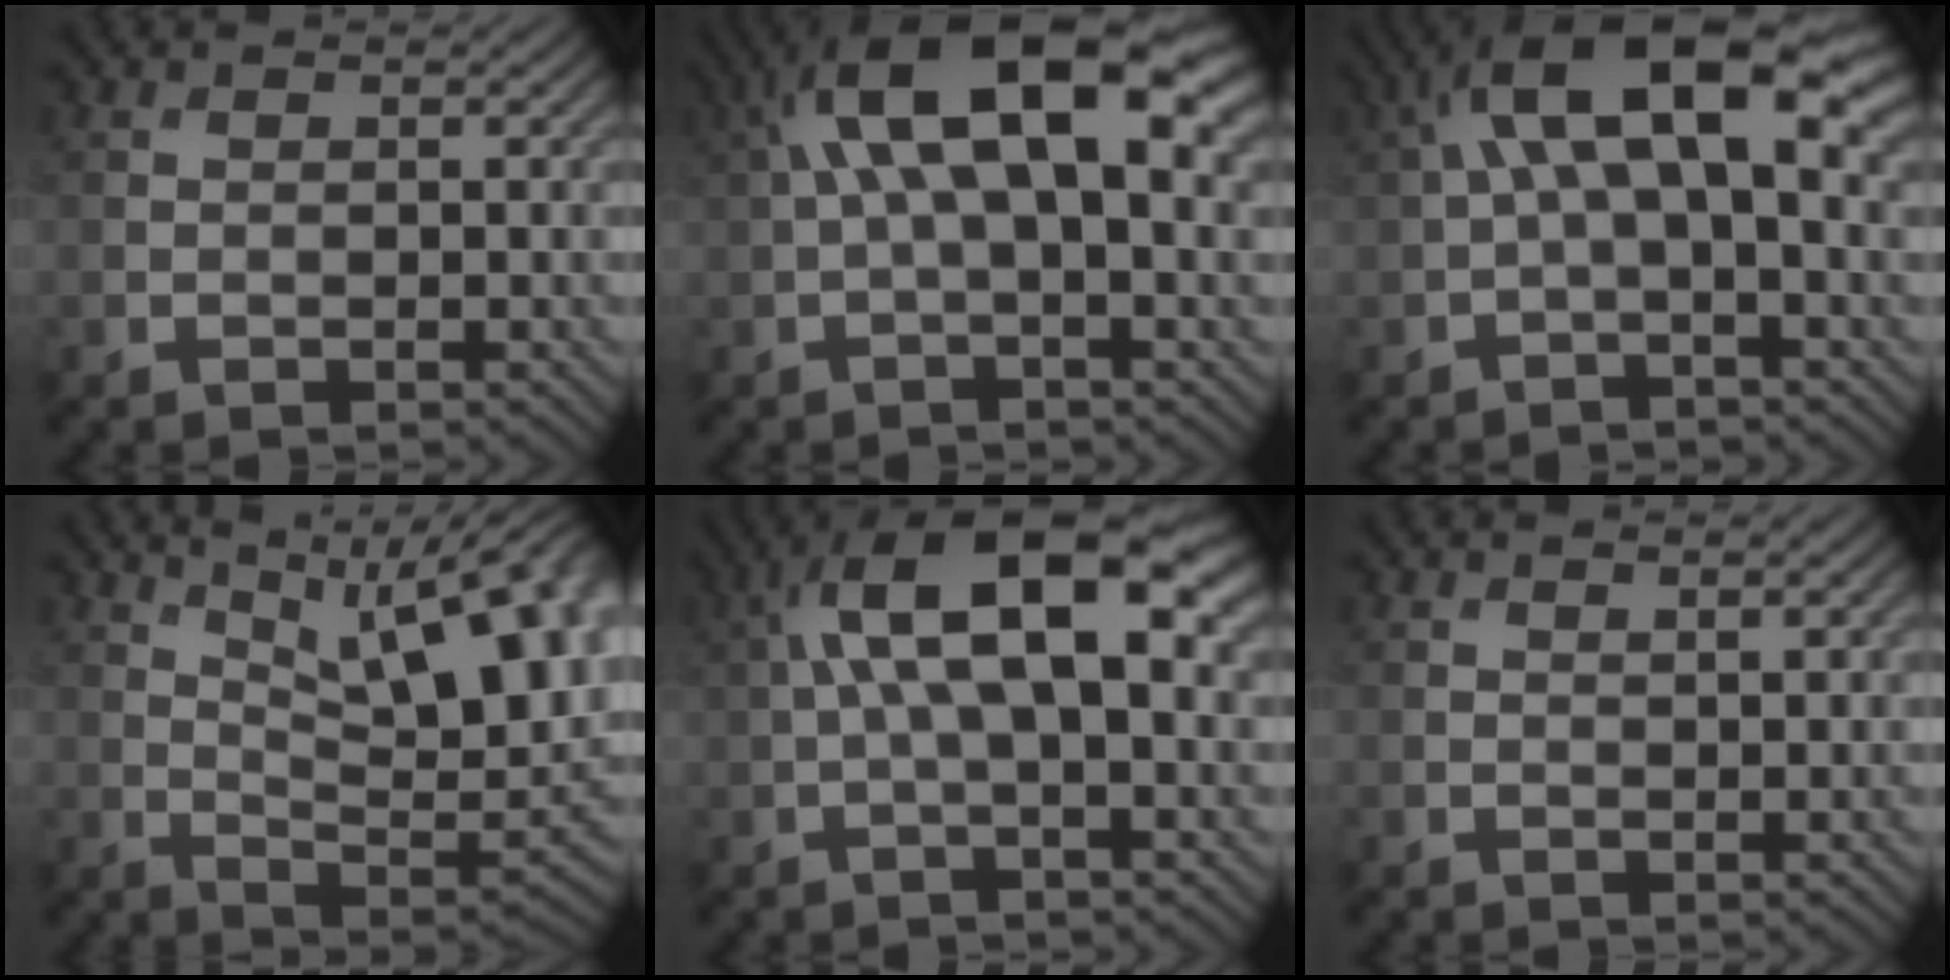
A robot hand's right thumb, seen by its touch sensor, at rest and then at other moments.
{"total": 15.0, "force": [3.5, 6.1, 13.3], "torque": [-0.233, 0.018, 0.052]}
{"total": 12.5, "force": [2.6, 4.8, 11.3], "torque": [-0.197, 0.020, 0.042]}
{"total": 18.3, "force": [7.9, 7.7, 14.6], "torque": [-0.213, 0.032, 0.124]}
{"total": 14.1, "force": [2.4, 5.7, 12.7], "torque": [-0.218, 0.017, 0.033]}
{"total": 0.9, "force": [0.5, 0.1, 0.7], "torque": [-0.012, 0.003, 0.010]}